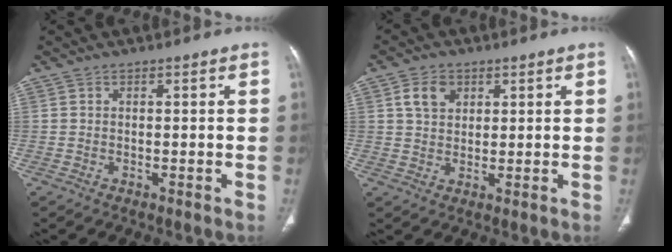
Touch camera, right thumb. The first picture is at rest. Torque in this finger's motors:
{"motor_torque": [0.92, 0.90, 0.40, 0.45, 0.03]}